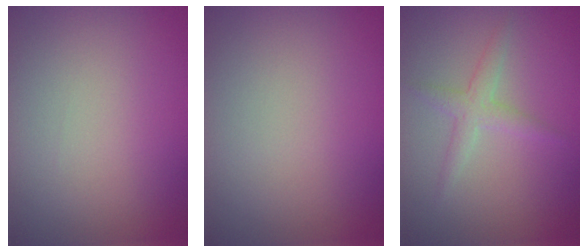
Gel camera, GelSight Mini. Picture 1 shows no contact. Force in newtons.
{"total": 0.0}
{"total": 1.9, "press": 1.9, "slide": 0.0}